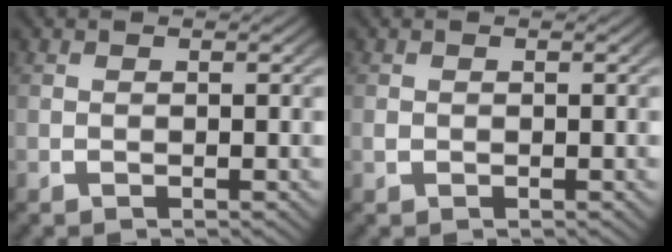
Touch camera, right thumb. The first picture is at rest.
{"total": 0.5, "force": [0.0, 0.5, 0.2], "torque": [-0.004, -0.002, 0.001]}